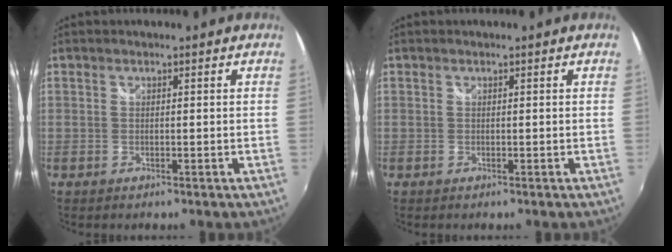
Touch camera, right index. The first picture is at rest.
{"total": 0.0}